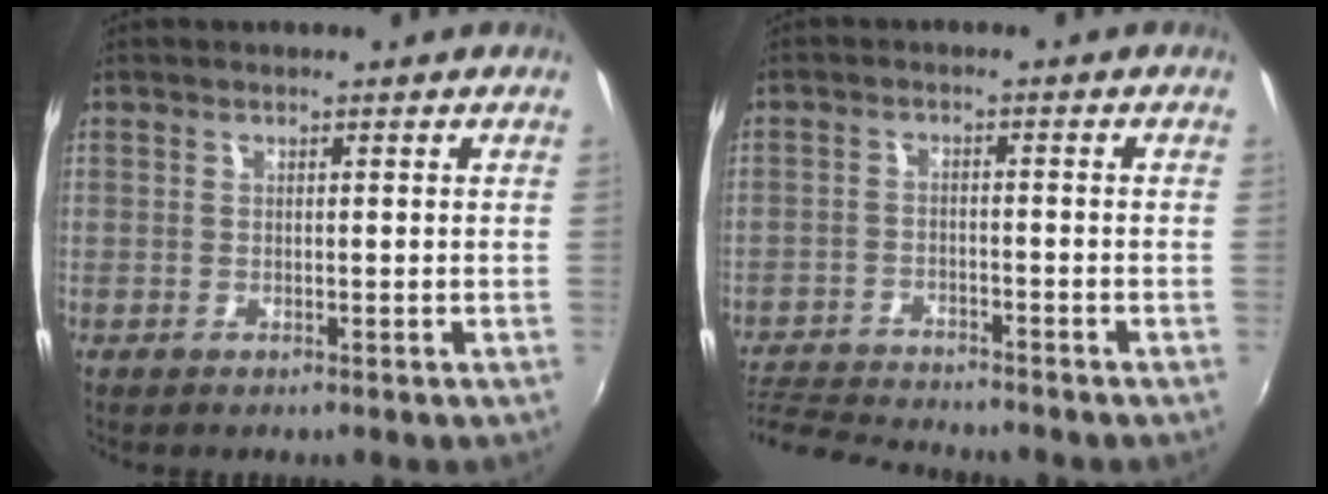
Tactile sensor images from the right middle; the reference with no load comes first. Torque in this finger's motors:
{"motor_torque": [0.83, -0.97, 0.21, 0.11]}